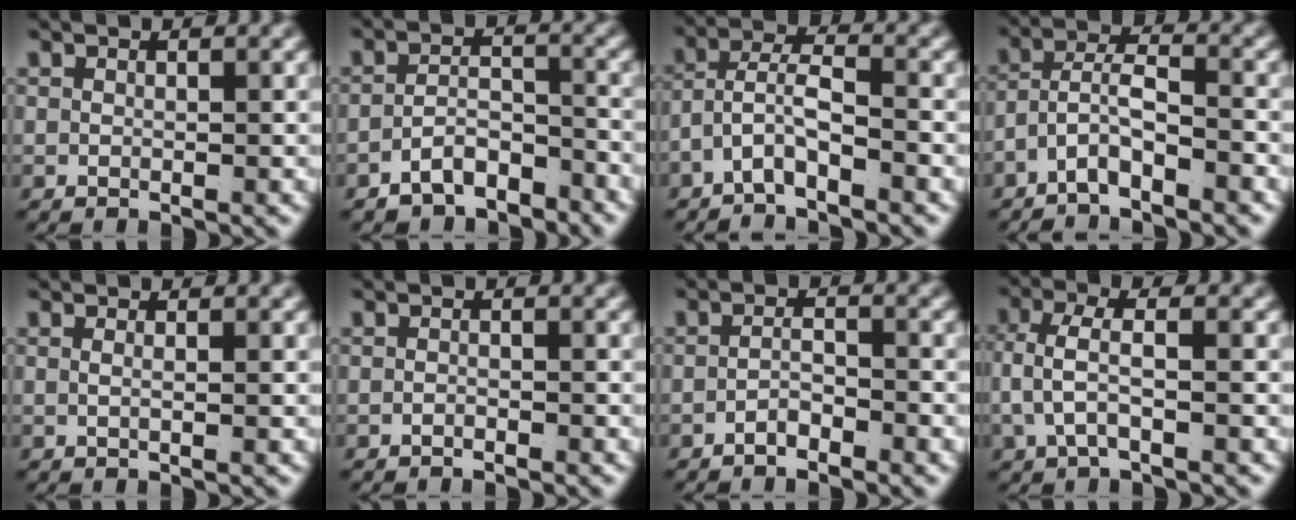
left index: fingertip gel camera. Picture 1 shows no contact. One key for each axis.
{"total": 4.6, "fx": -4.1, "fy": 1.6, "fz": 1.3, "tx": -0.015, "ty": -0.016, "tz": -0.070}
{"total": 3.8, "fx": -1.5, "fy": 2.3, "fz": 2.7, "tx": -0.064, "ty": -0.020, "tz": -0.021}
{"total": 4.9, "fx": -2.3, "fy": 3.0, "fz": 3.1, "tx": -0.072, "ty": -0.020, "tz": -0.037}
{"total": 0.9, "fx": -0.1, "fy": -0.7, "fz": 0.6, "tx": -0.013, "ty": -0.008, "tz": 0.002}
{"total": 0.9, "fx": -0.8, "fy": -0.3, "fz": 0.0, "tx": -0.006, "ty": -0.005, "tz": -0.012}
{"total": 2.3, "fx": -2.0, "fy": 0.5, "fz": 1.0, "tx": -0.016, "ty": -0.009, "tz": -0.034}
{"total": 3.9, "fx": -0.4, "fy": 2.0, "fz": 3.3, "tx": -0.080, "ty": -0.011, "tz": -0.002}